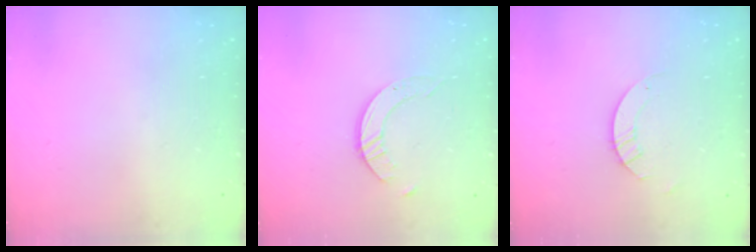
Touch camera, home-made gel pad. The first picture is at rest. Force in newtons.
{"total": 2.9, "press": 2.9, "slide": 0.3}
{"total": 2.9, "press": 2.9, "slide": 0.3}